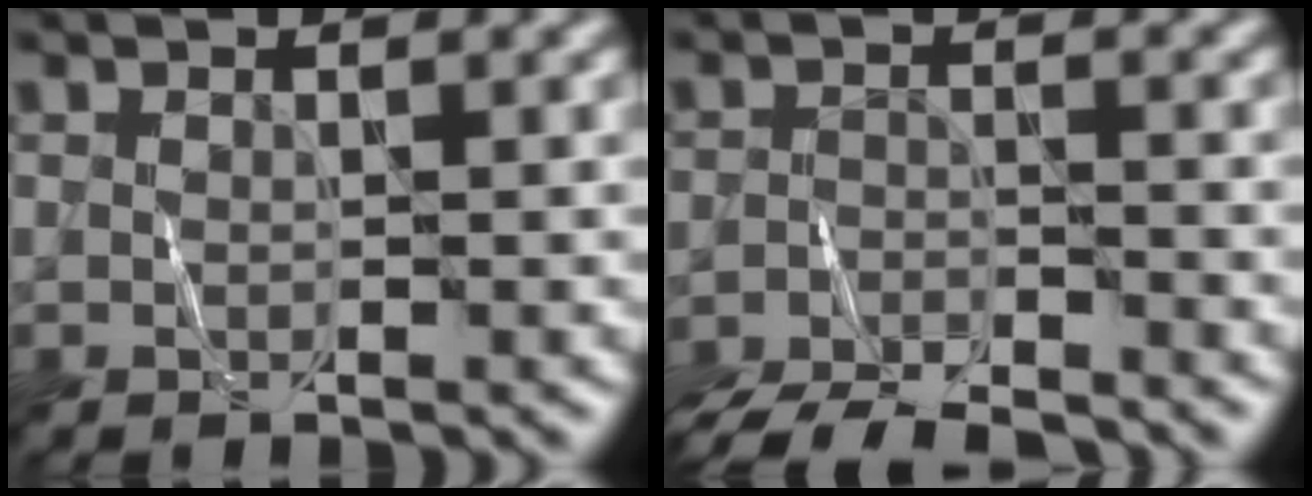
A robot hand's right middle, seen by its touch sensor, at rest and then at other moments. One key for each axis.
{"total": 8.7, "fx": -8.1, "fy": 1.9, "fz": 2.7, "tx": -0.053, "ty": -0.026, "tz": -0.130}